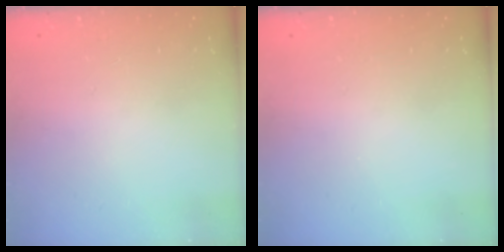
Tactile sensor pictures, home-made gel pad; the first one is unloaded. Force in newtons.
{"total": 0.0}